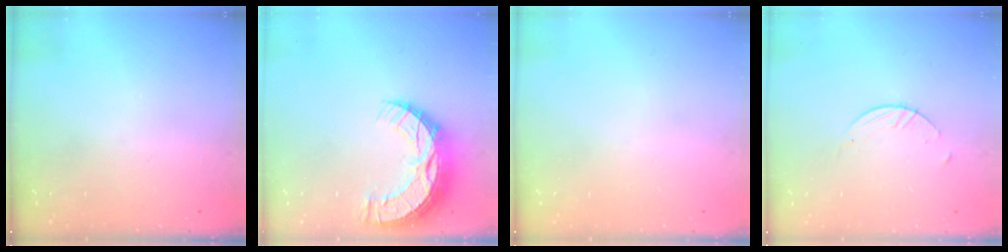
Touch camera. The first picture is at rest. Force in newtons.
{"total": 14.2, "press": 14.2, "slide": 1.1}
{"total": 0.0}
{"total": 1.5, "press": 1.5, "slide": 0.1}